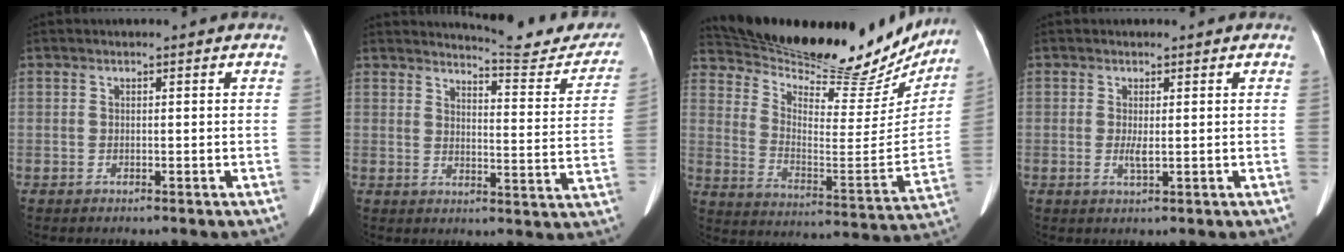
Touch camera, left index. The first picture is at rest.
{"total": 13.2, "force": [12.8, 1.5, 2.7], "torque": [-0.019, -0.060, 0.141]}
{"total": 27.6, "force": [25.2, 6.5, 9.2], "torque": [-0.153, -0.052, 0.347]}
{"total": 1.6, "force": [0.0, 0.3, 1.6], "torque": [-0.033, -0.004, 0.003]}